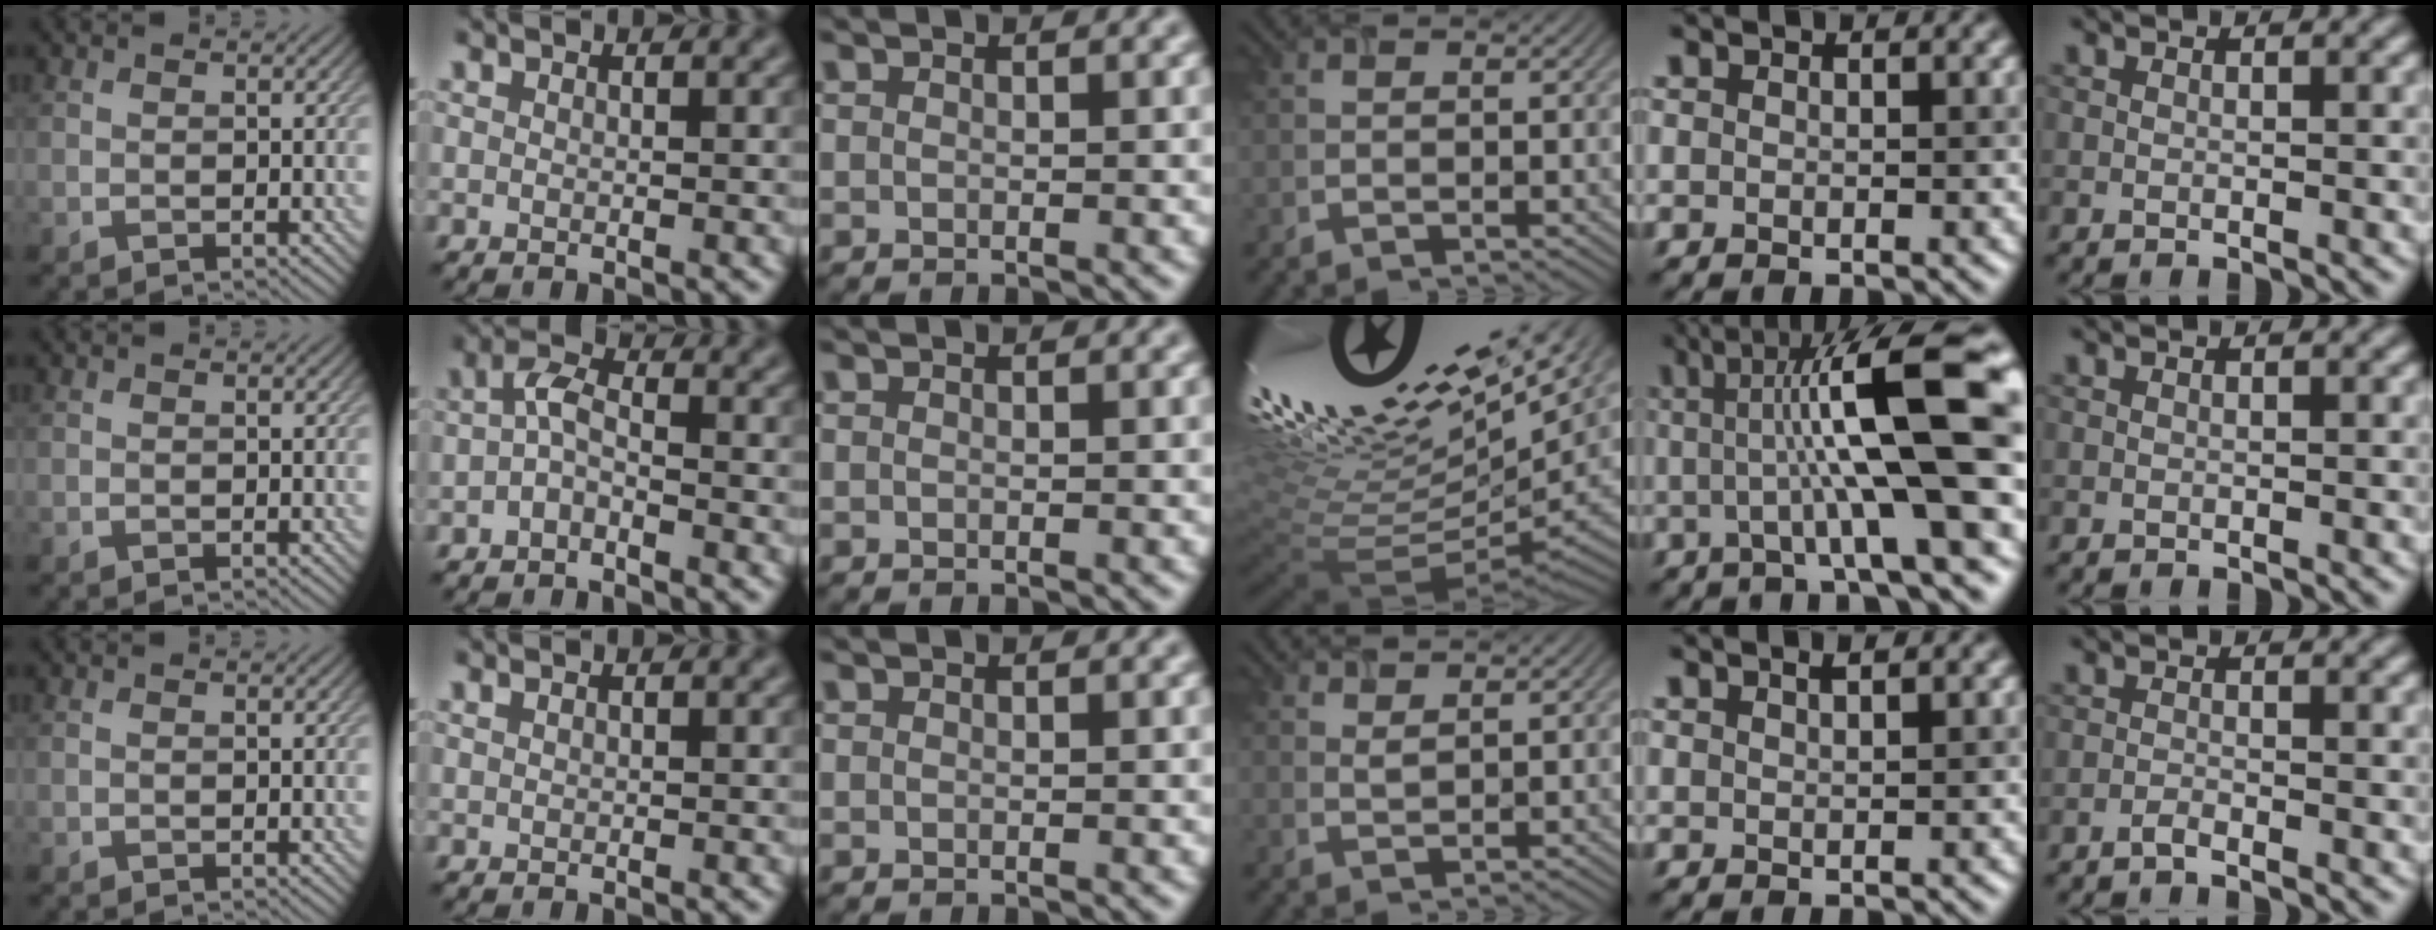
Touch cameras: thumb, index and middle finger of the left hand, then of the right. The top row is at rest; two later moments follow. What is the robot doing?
{"motion": "screw", "object": "timer"}